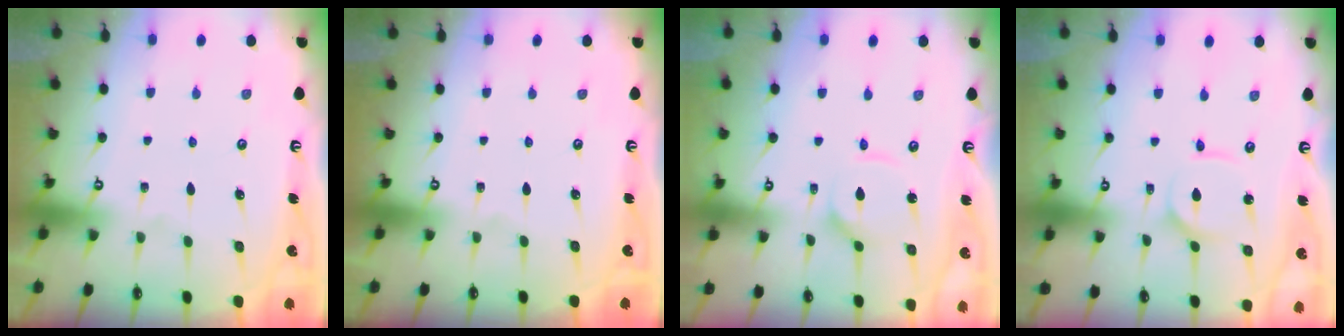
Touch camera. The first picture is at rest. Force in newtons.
{"total": 0.0}
{"total": 6.1, "press": 6.0, "slide": 0.6}
{"total": 2.5, "press": 2.5, "slide": 0.2}